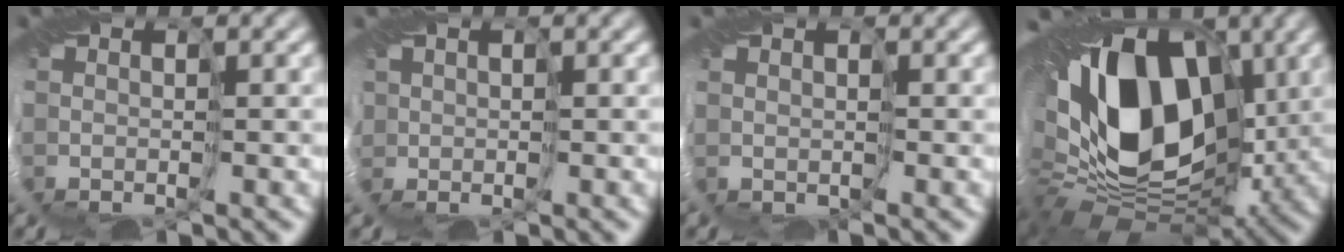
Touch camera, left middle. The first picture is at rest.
{"total": 1.3, "force": [0.2, 1.3, -0.1], "torque": [0.000, -0.001, 0.002]}
{"total": 0.7, "force": [0.1, 0.5, 0.4], "torque": [-0.010, -0.001, 0.002]}
{"total": 18.2, "force": [2.0, 12.6, 12.9], "torque": [-0.230, -0.007, 0.038]}